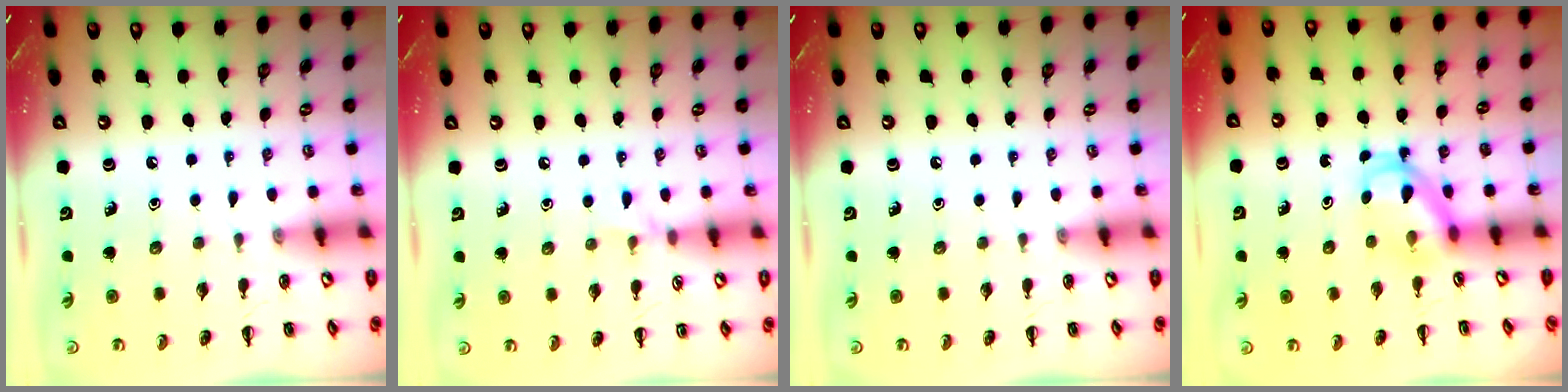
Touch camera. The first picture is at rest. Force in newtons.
{"total": 4.6, "press": 4.4, "slide": 1.5}
{"total": 0.0}
{"total": 4.1, "press": 4.0, "slide": 0.7}